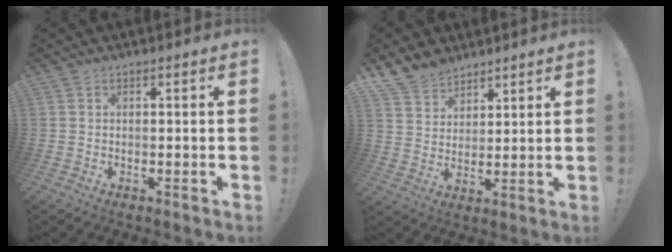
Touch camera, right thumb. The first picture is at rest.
{"total": 9.2, "force": [7.6, 5.0, 1.5], "torque": [-0.033, -0.055, 0.151]}